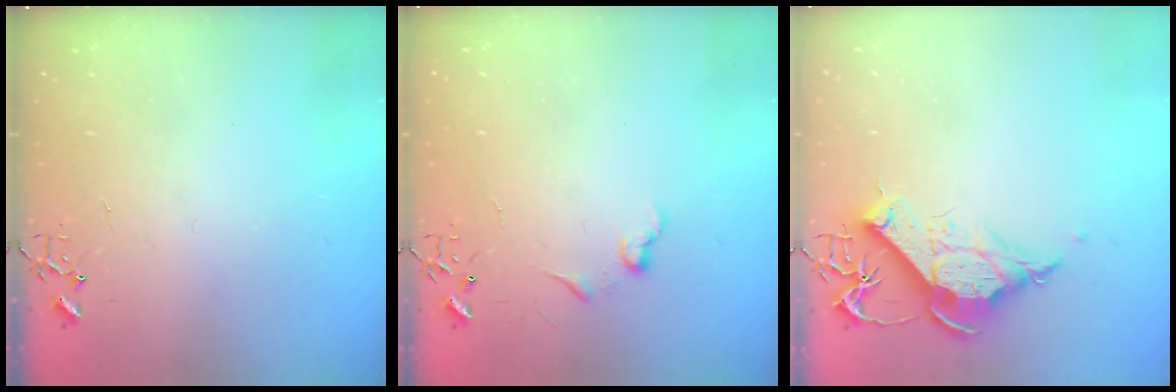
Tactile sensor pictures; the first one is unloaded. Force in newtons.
{"total": 6.3, "press": 6.3, "slide": 0.5}
{"total": 12.9, "press": 12.8, "slide": 1.5}